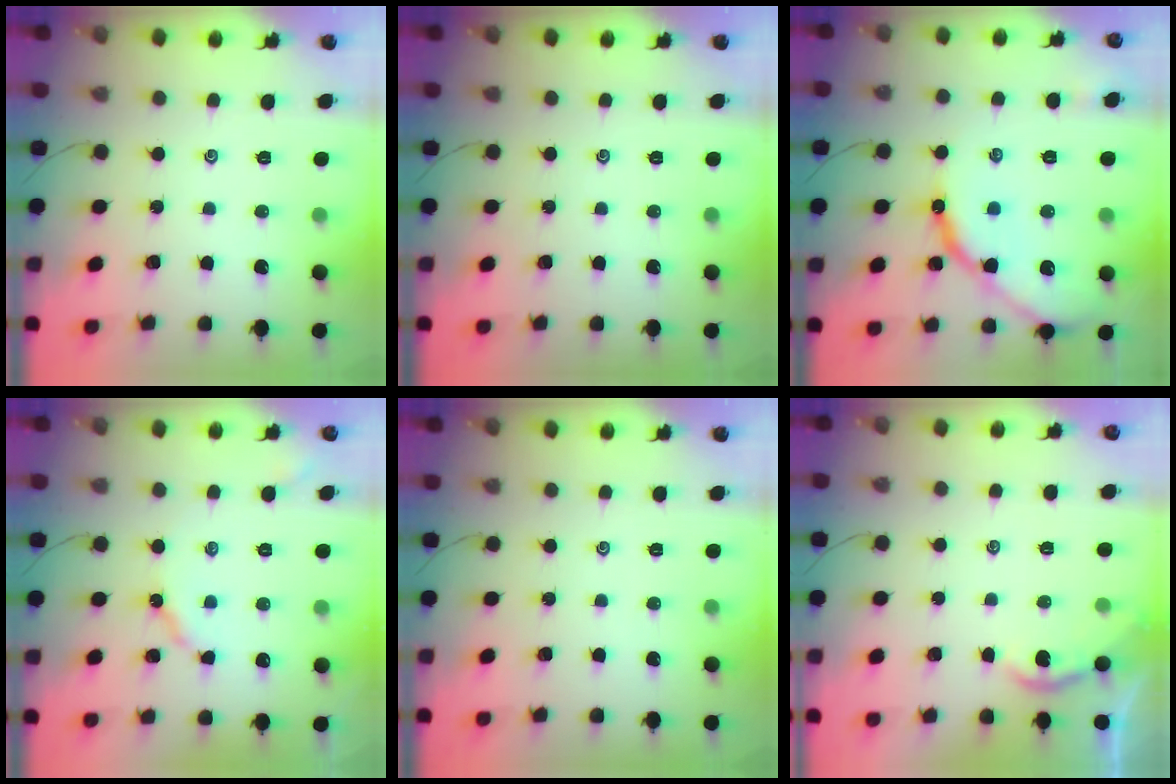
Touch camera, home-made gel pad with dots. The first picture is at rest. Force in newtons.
{"total": 0.0}
{"total": 12.0, "press": 12.0, "slide": 1.1}
{"total": 5.7, "press": 5.7, "slide": 0.7}
{"total": 0.0}
{"total": 1.8, "press": 1.7, "slide": 0.5}